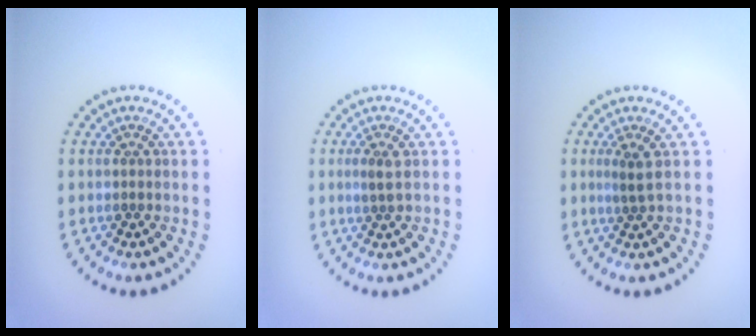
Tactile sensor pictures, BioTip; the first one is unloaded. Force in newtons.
{"total": 1.2, "press": 1.0, "slide": 0.7}
{"total": 1.5, "press": 1.0, "slide": 1.1}